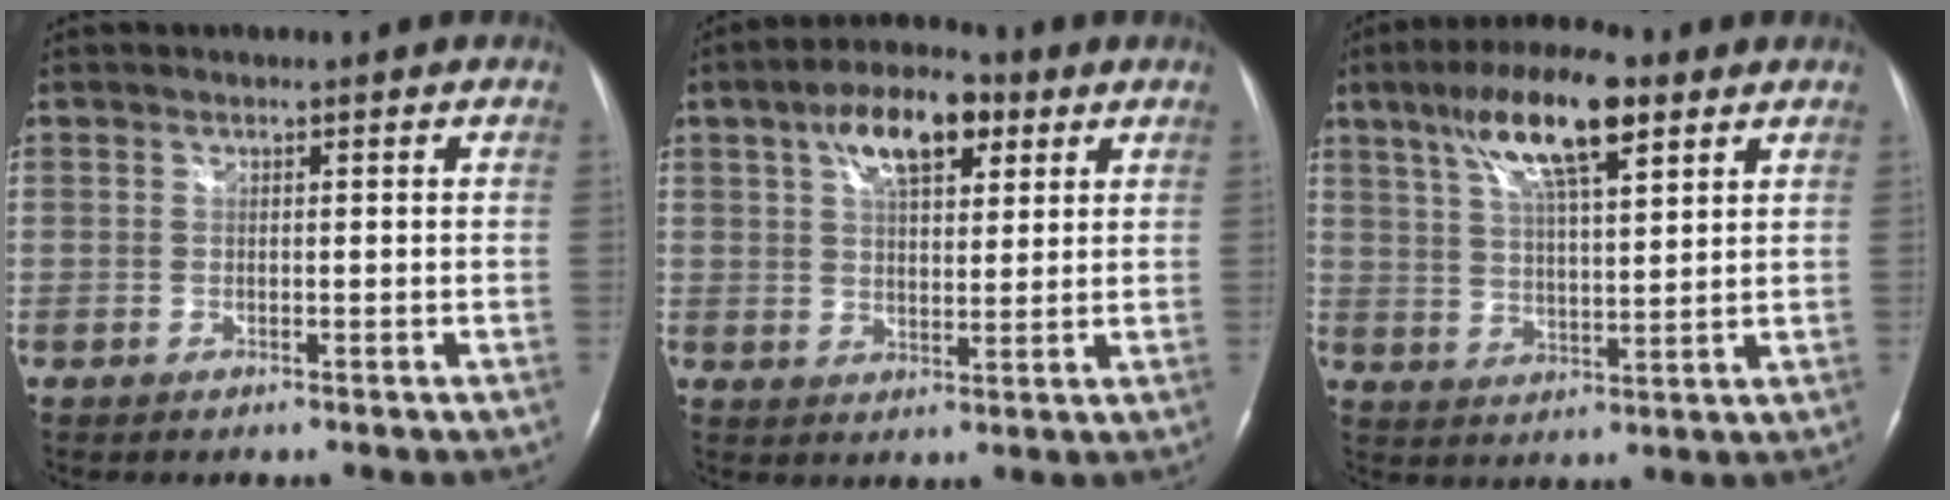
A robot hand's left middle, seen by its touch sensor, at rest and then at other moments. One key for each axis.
{"total": 10.0, "fx": 4.9, "fy": 4.2, "fz": 7.6, "tx": -0.133, "ty": 0.023, "tz": 0.083}
{"total": 13.0, "fx": 7.4, "fy": 3.0, "fz": 10.2, "tx": -0.188, "ty": 0.017, "tz": 0.130}